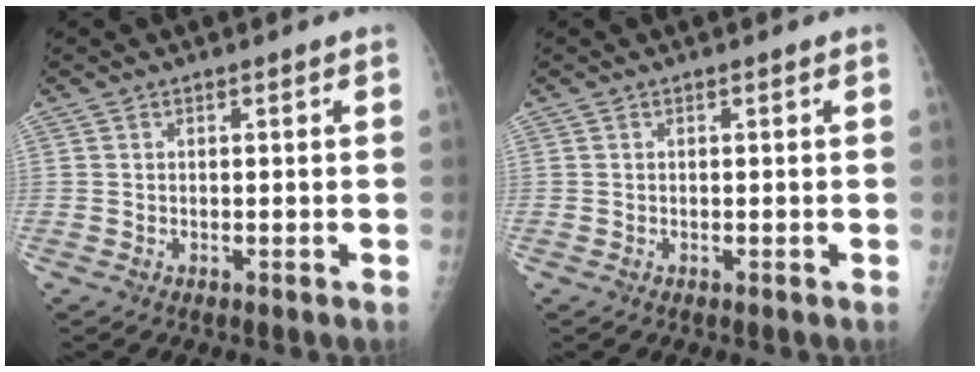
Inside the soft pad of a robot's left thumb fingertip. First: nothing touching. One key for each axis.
{"total": 0.0}